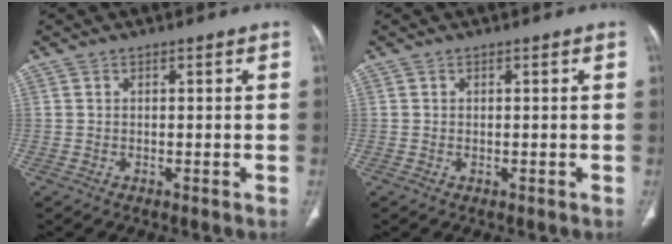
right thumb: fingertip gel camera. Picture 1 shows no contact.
{"total": 0.0}